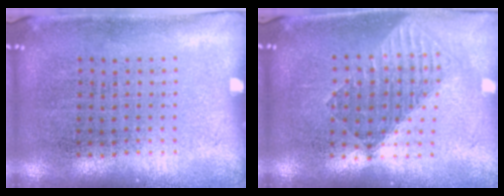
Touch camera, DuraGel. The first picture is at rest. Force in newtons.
{"total": 1.6, "press": 1.4, "slide": 0.7}